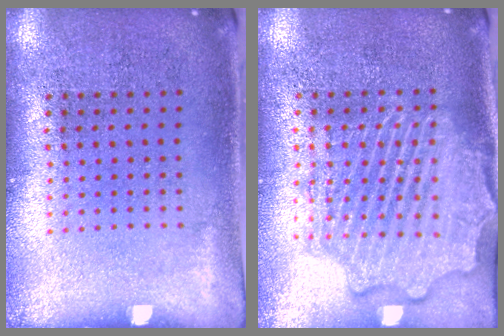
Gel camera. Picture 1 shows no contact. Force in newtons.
{"total": 2.6, "press": 2.6, "slide": 0.3}